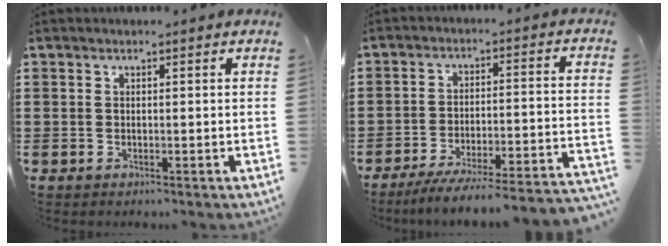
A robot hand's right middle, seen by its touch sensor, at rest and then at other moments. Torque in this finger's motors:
{"motor_torque": [1.28, -0.39, 0.45, 0.13]}